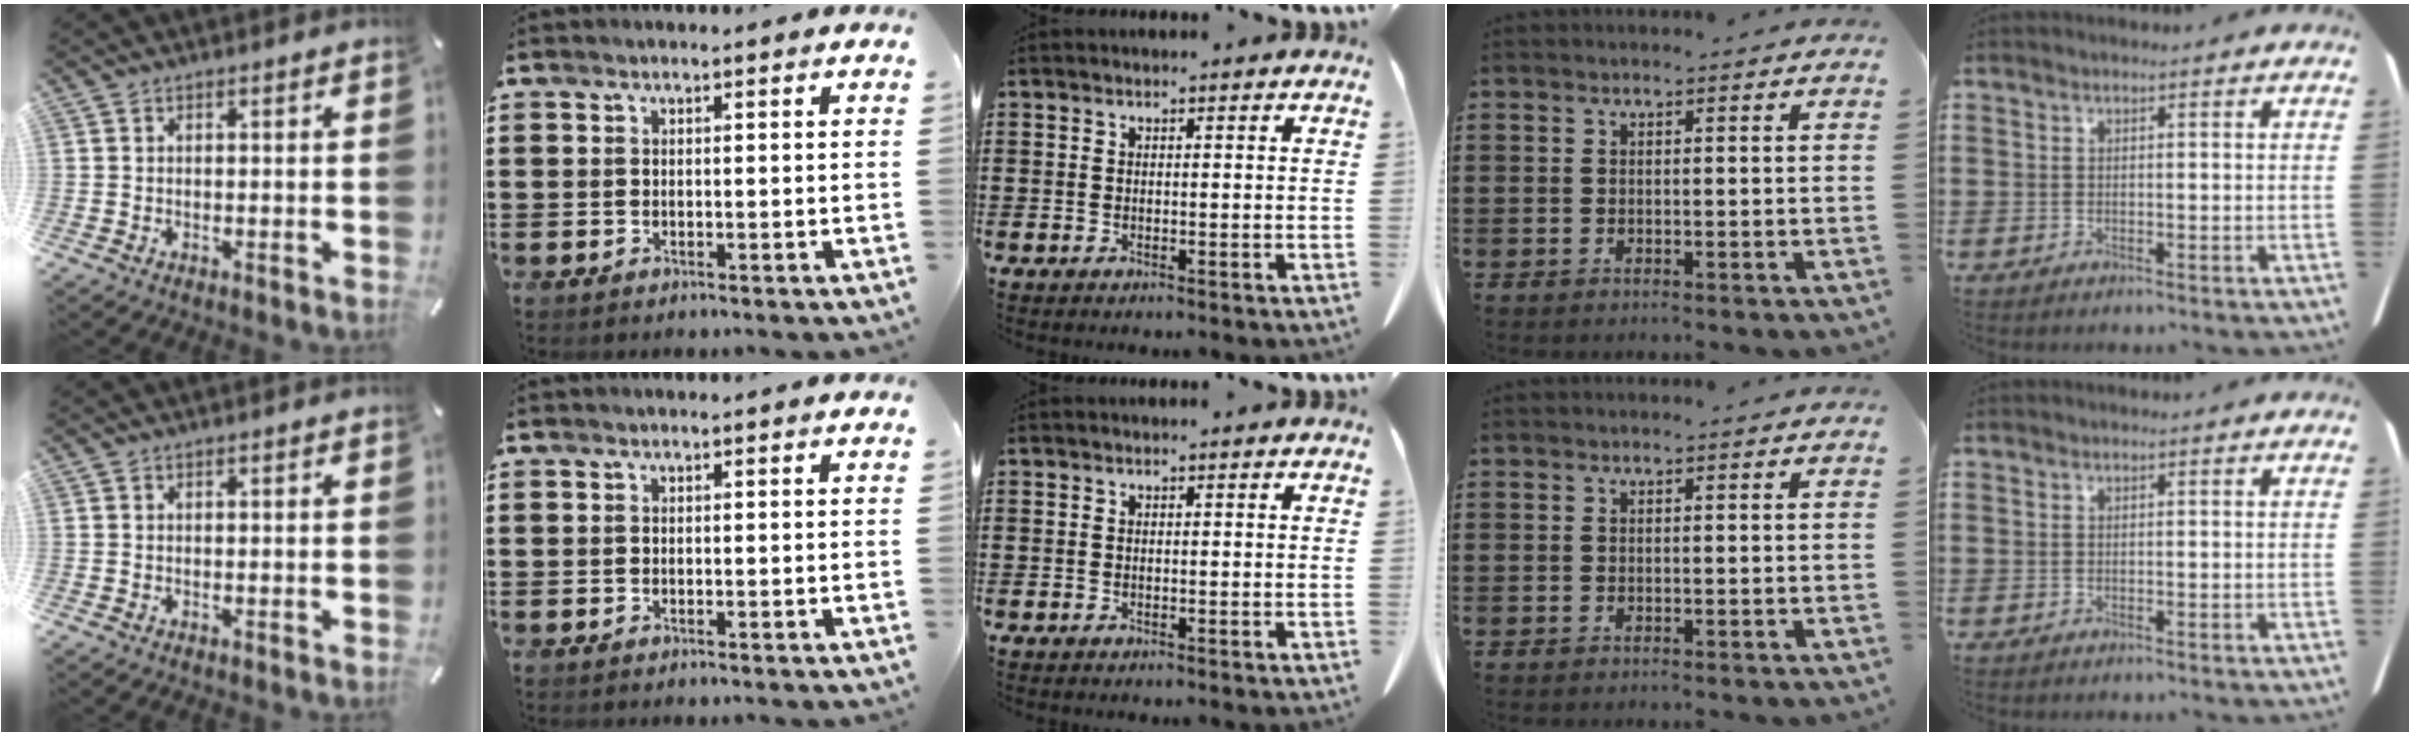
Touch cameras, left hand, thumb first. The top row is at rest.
{}